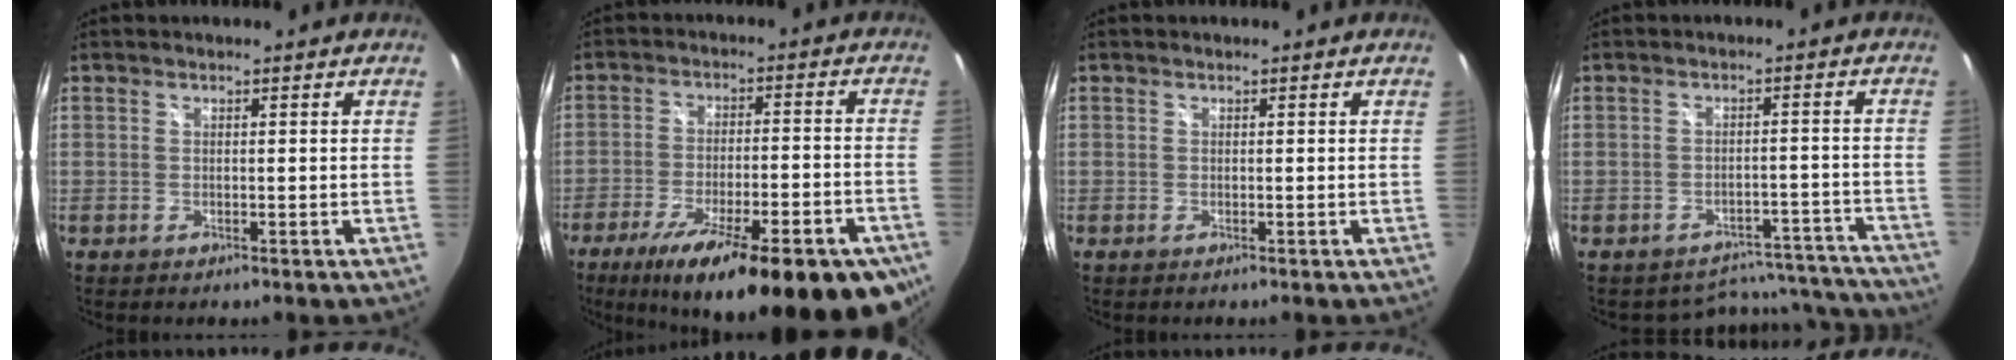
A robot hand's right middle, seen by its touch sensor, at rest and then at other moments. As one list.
[{"total": 25.6, "force": [-17.2, 6.1, 17.9], "torque": [-0.286, -0.049, -0.240]}, {"total": 0.0}, {"total": 9.6, "force": [-8.8, 3.8, 0.2], "torque": [0.008, 0.034, -0.091]}]